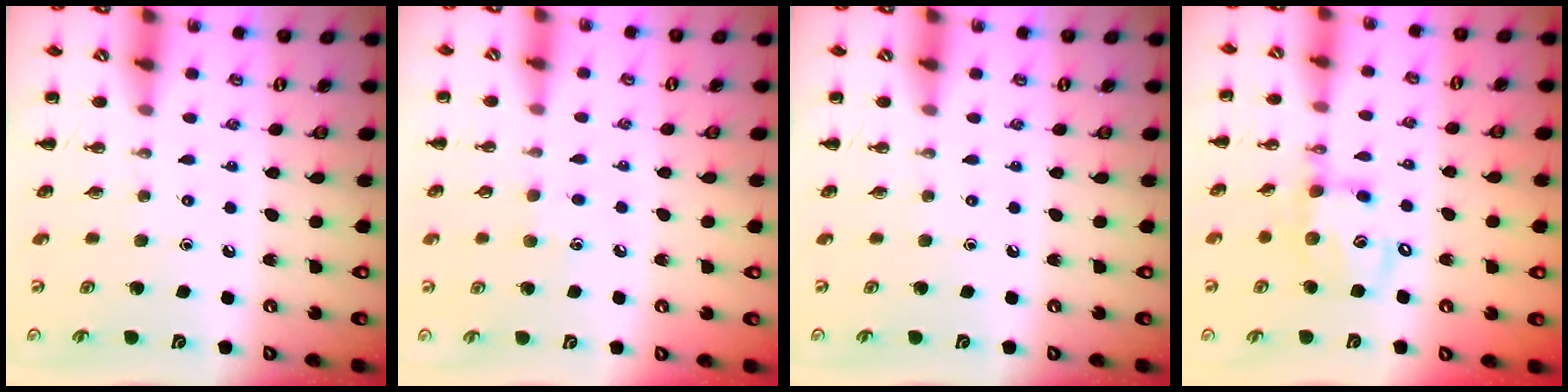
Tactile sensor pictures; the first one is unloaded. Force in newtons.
{"total": 4.4, "press": 4.2, "slide": 1.2}
{"total": 0.0}
{"total": 13.0, "press": 12.8, "slide": 2.2}